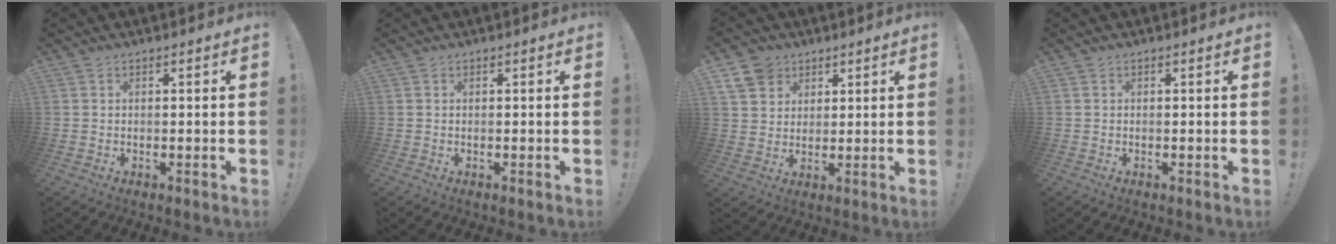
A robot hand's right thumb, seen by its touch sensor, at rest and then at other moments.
{"total": 0.0}
{"total": 8.2, "force": [4.9, 6.2, 2.0], "torque": [-0.039, -0.026, 0.100]}
{"total": 0.0}